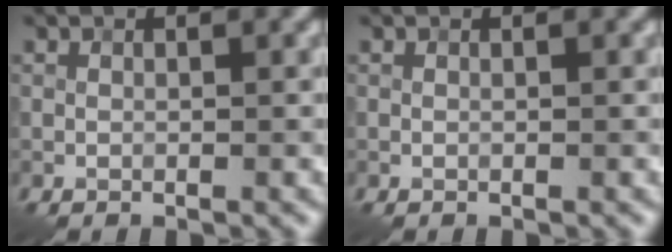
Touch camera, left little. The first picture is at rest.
{"total": 0.0}